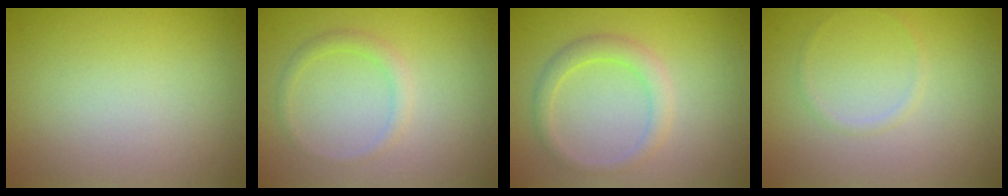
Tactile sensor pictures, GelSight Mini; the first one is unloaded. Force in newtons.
{"total": 1.2, "press": 1.2, "slide": 0.0}
{"total": 2.1, "press": 2.1, "slide": 0.1}
{"total": 0.7, "press": 0.7, "slide": 0.1}